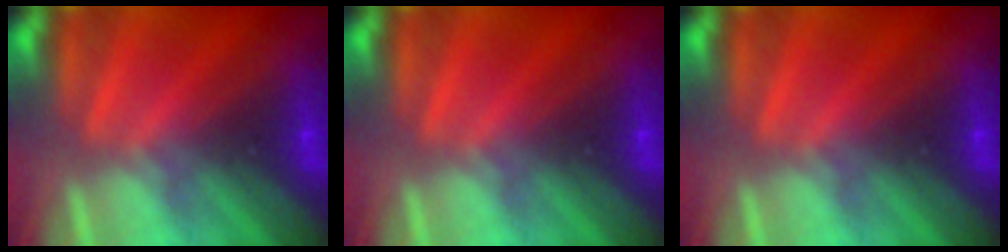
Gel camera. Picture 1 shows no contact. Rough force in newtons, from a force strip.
{"total": 0.0}
{"total": 0.0}